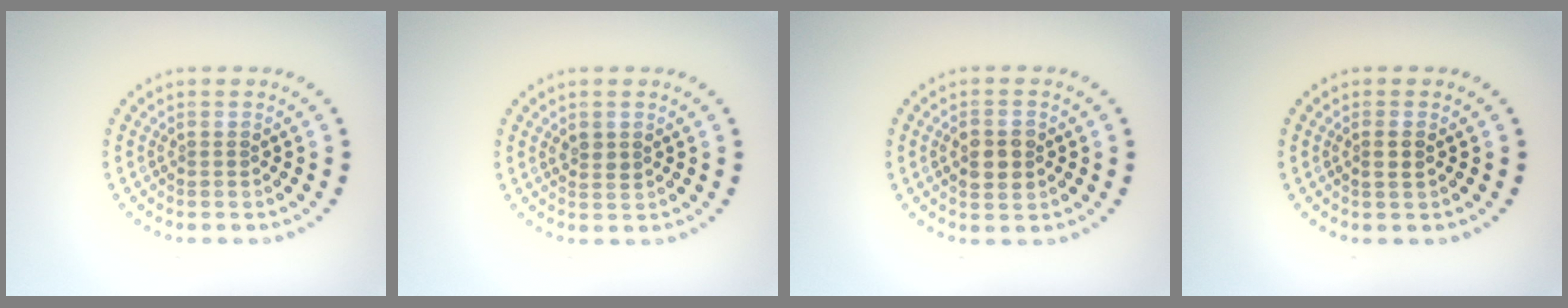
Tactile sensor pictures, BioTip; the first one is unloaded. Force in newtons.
{"total": 1.3, "press": 1.2, "slide": 0.4}
{"total": 2.9, "press": 2.9, "slide": 0.1}
{"total": 1.0, "press": 0.9, "slide": 0.5}